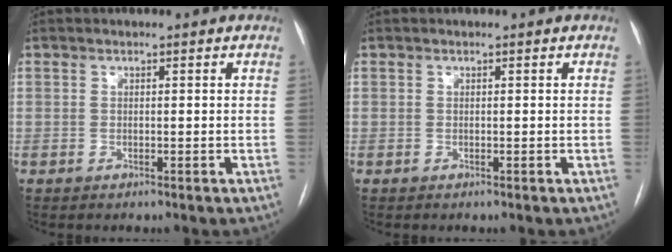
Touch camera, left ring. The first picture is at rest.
{"total": 0.0}